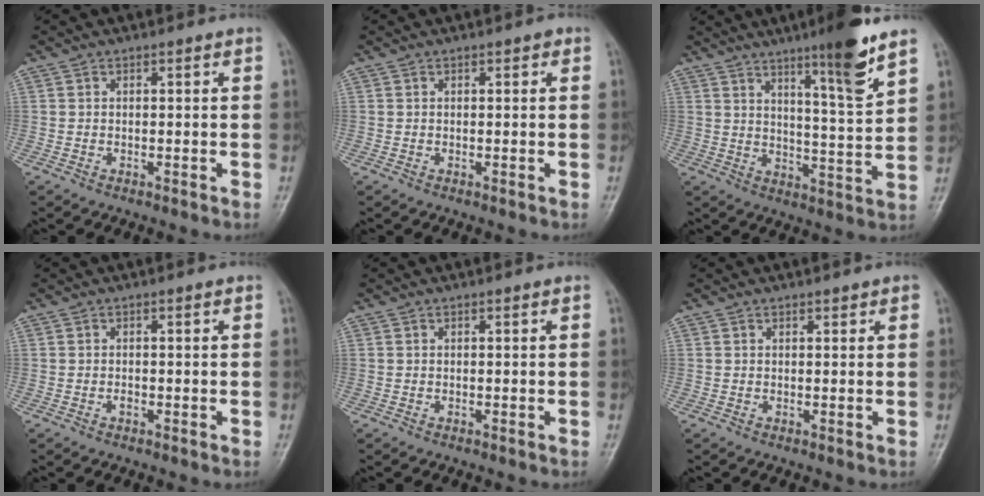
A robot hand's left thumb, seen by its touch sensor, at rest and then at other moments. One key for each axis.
{"total": 0.5, "fx": 0.2, "fy": 0.3, "fz": 0.3, "tx": 0.001, "ty": 0.001, "tz": -0.001}
{"total": 9.1, "fx": 6.0, "fy": 0.8, "fz": 6.8, "tx": -0.093, "ty": -0.041, "tz": 0.089}
{"total": 0.6, "fx": -0.3, "fy": 0.4, "fz": 0.4, "tx": -0.004, "ty": 0.001, "tz": -0.007}
{"total": 0.0}
{"total": 0.9, "fx": 0.7, "fy": 0.4, "fz": 0.4, "tx": 0.001, "ty": -0.002, "tz": 0.005}